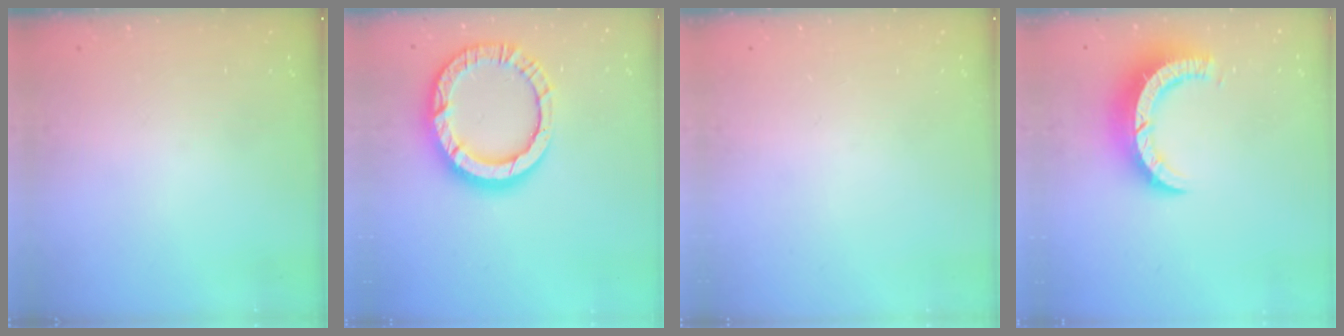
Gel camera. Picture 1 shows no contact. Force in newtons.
{"total": 16.2, "press": 16.1, "slide": 1.6}
{"total": 0.0}
{"total": 10.3, "press": 10.2, "slide": 1.1}